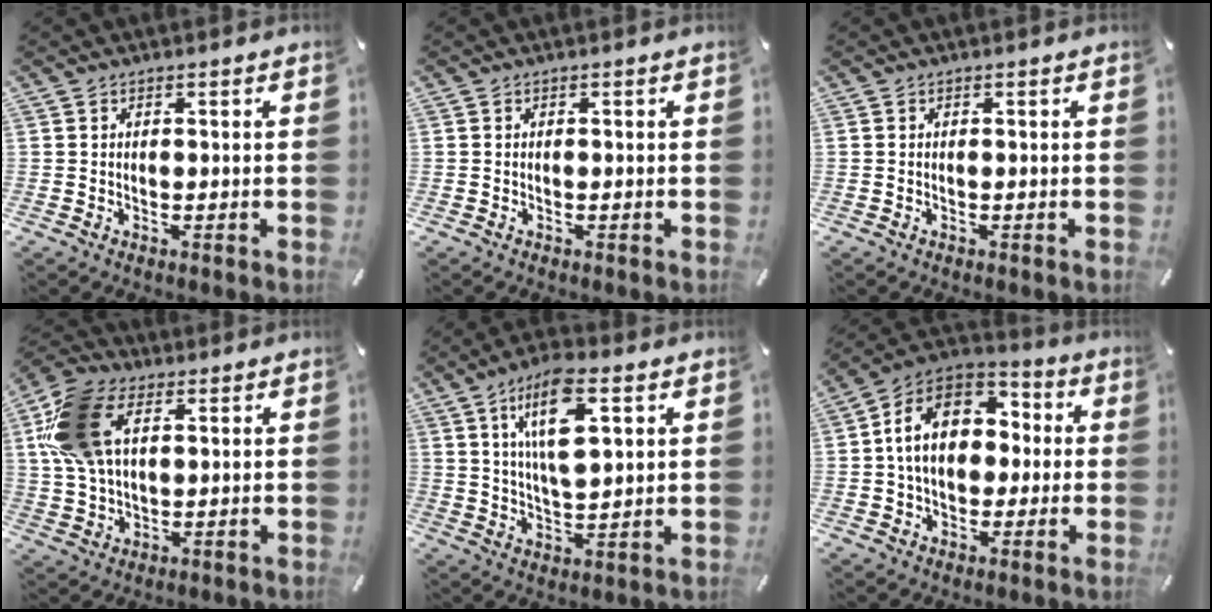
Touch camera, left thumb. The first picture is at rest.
{"total": 0.0}
{"total": 0.0}
{"total": 16.3, "force": [5.0, 10.2, 11.7], "torque": [-0.271, 0.008, 0.091]}
{"total": 13.2, "force": [5.7, 5.2, 10.7], "torque": [-0.196, -0.009, 0.092]}
{"total": 15.4, "force": [0.5, 11.6, 10.1], "torque": [-0.198, 0.013, 0.006]}